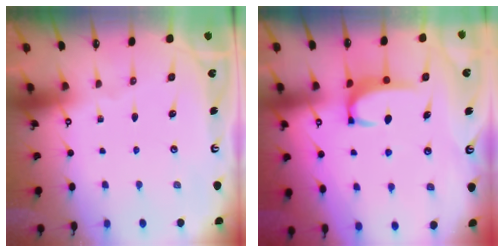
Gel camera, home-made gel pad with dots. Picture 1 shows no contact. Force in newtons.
{"total": 3.4, "press": 3.4, "slide": 0.4}